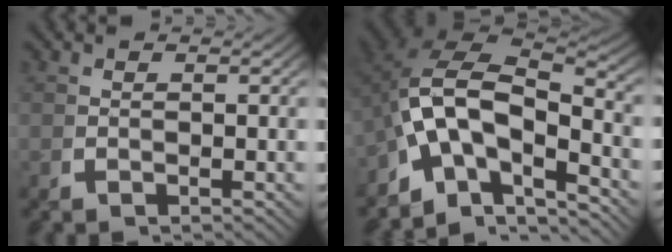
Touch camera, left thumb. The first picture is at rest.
{"total": 14.8, "force": [-1.8, 10.2, 10.6], "torque": [-0.232, -0.052, -0.017]}